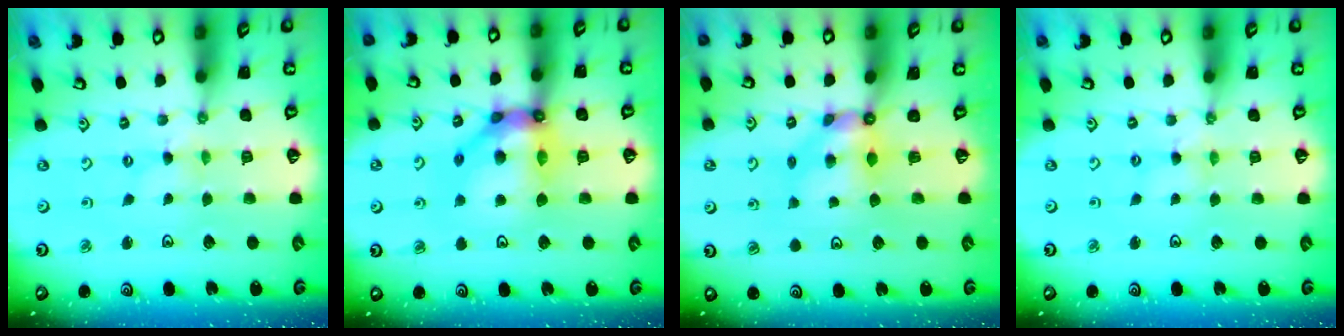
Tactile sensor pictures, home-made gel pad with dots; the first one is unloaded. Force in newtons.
{"total": 15.2, "press": 15.1, "slide": 1.5}
{"total": 5.4, "press": 5.4, "slide": 0.8}
{"total": 1.5, "press": 1.5, "slide": 0.2}